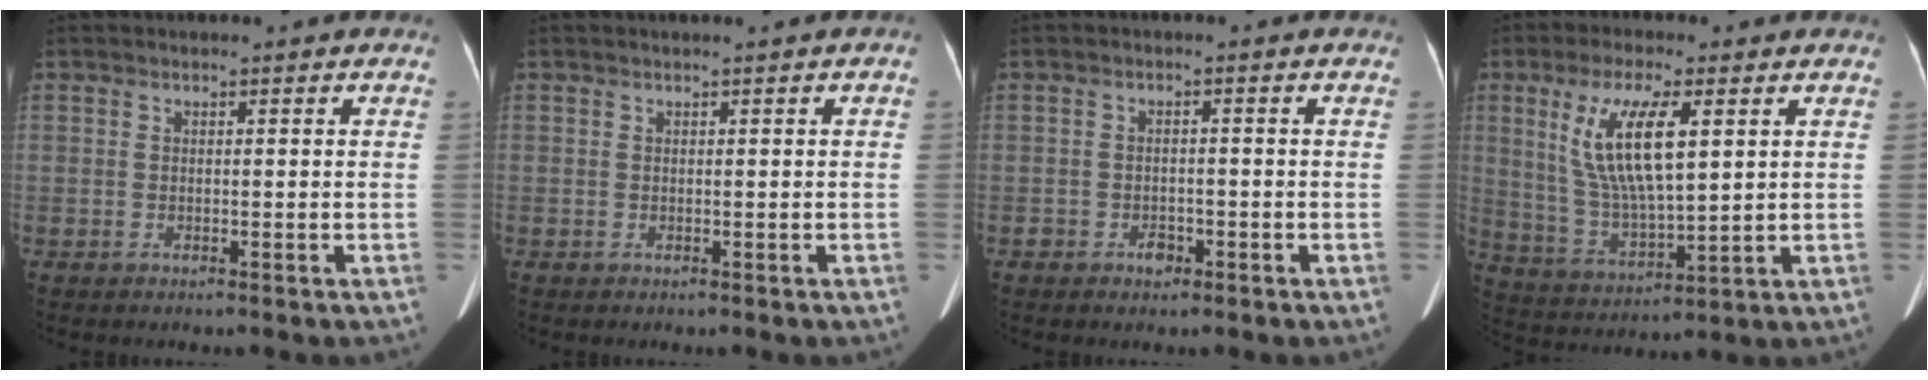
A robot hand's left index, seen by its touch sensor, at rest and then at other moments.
{"total": 0.0}
{"total": 2.0, "force": [-1.4, 1.3, 0.7], "torque": [-0.006, -0.003, -0.019]}
{"total": 11.5, "force": [3.6, 2.7, 10.6], "torque": [-0.223, -0.005, 0.075]}